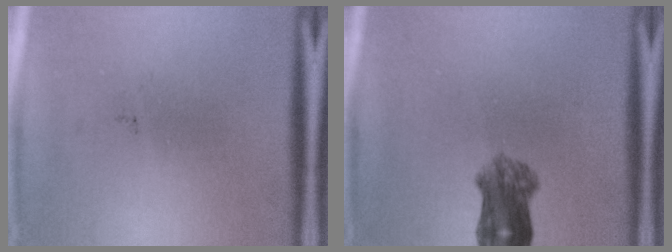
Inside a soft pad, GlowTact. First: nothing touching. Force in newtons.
{"total": 5.0}